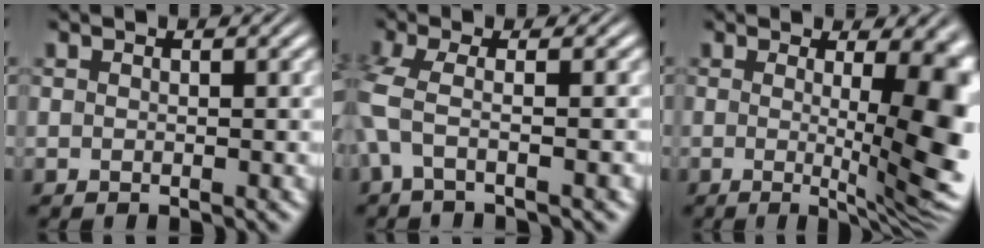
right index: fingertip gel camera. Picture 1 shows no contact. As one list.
[{"total": 3.0, "force": [-0.2, 1.0, 2.8], "torque": [-0.075, -0.008, -0.001]}, {"total": 9.9, "force": [-1.2, 2.8, 9.5], "torque": [-0.105, -0.021, -0.013]}]